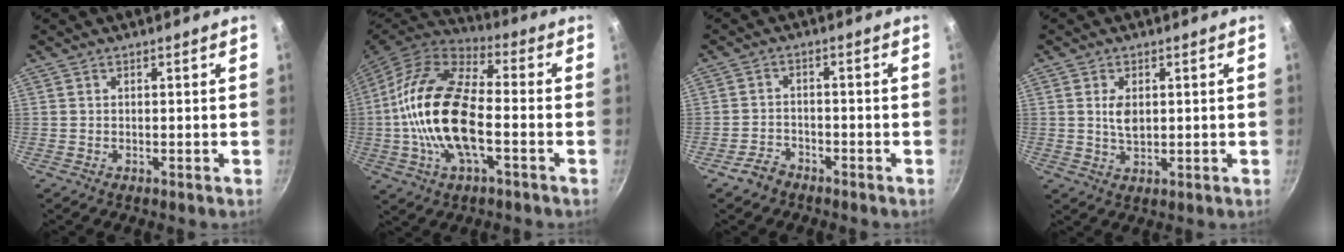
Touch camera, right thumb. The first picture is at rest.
{"total": 20.4, "force": [-3.0, 9.4, 17.9], "torque": [-0.365, 0.026, -0.058]}
{"total": 3.4, "force": [-2.6, 2.0, 0.9], "torque": [-0.016, 0.018, -0.048]}
{"total": 4.0, "force": [0.7, 2.3, 3.2], "torque": [-0.054, -0.008, 0.018]}